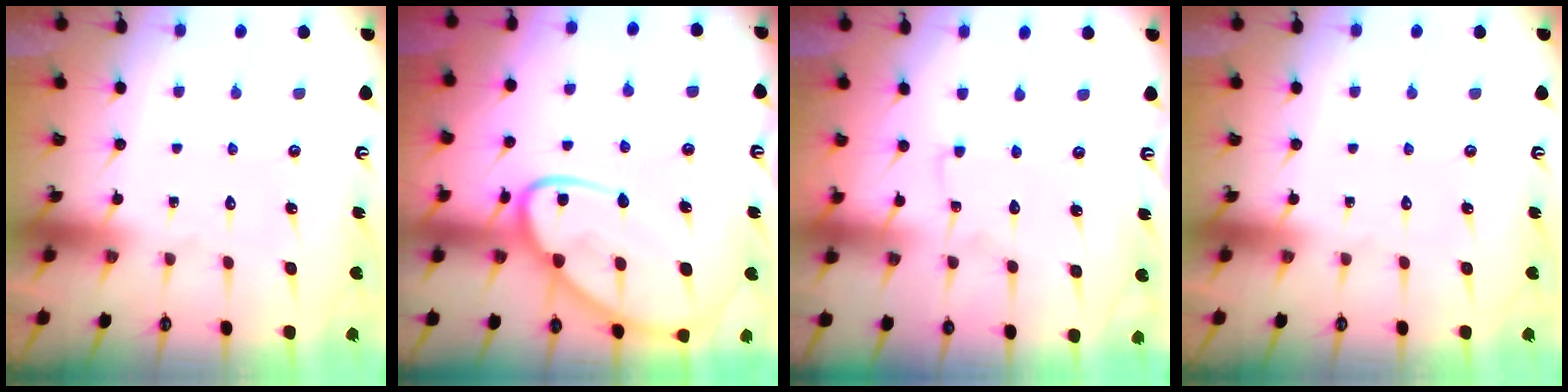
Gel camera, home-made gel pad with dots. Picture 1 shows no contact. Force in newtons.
{"total": 15.0, "press": 14.9, "slide": 1.4}
{"total": 2.4, "press": 2.4, "slide": 0.2}
{"total": 0.0}